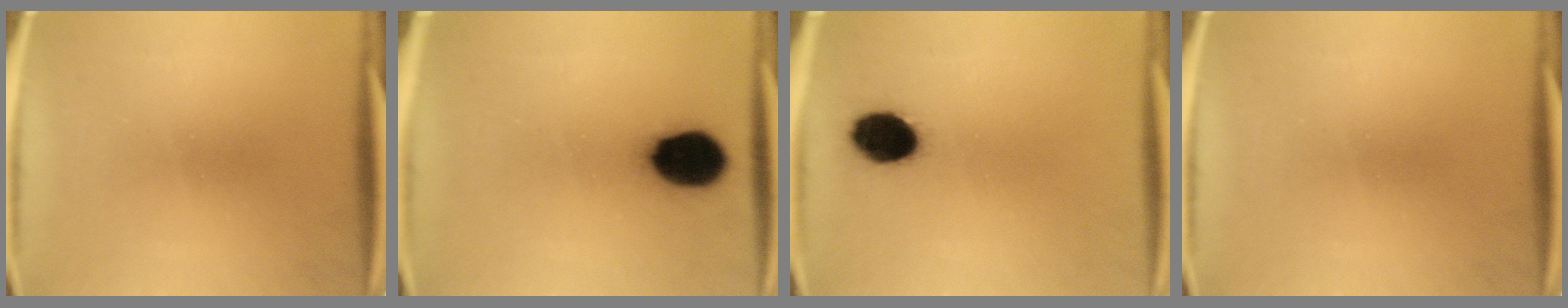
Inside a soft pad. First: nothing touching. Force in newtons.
{"total": 13.6}
{"total": 9.4}
{"total": 0.0}